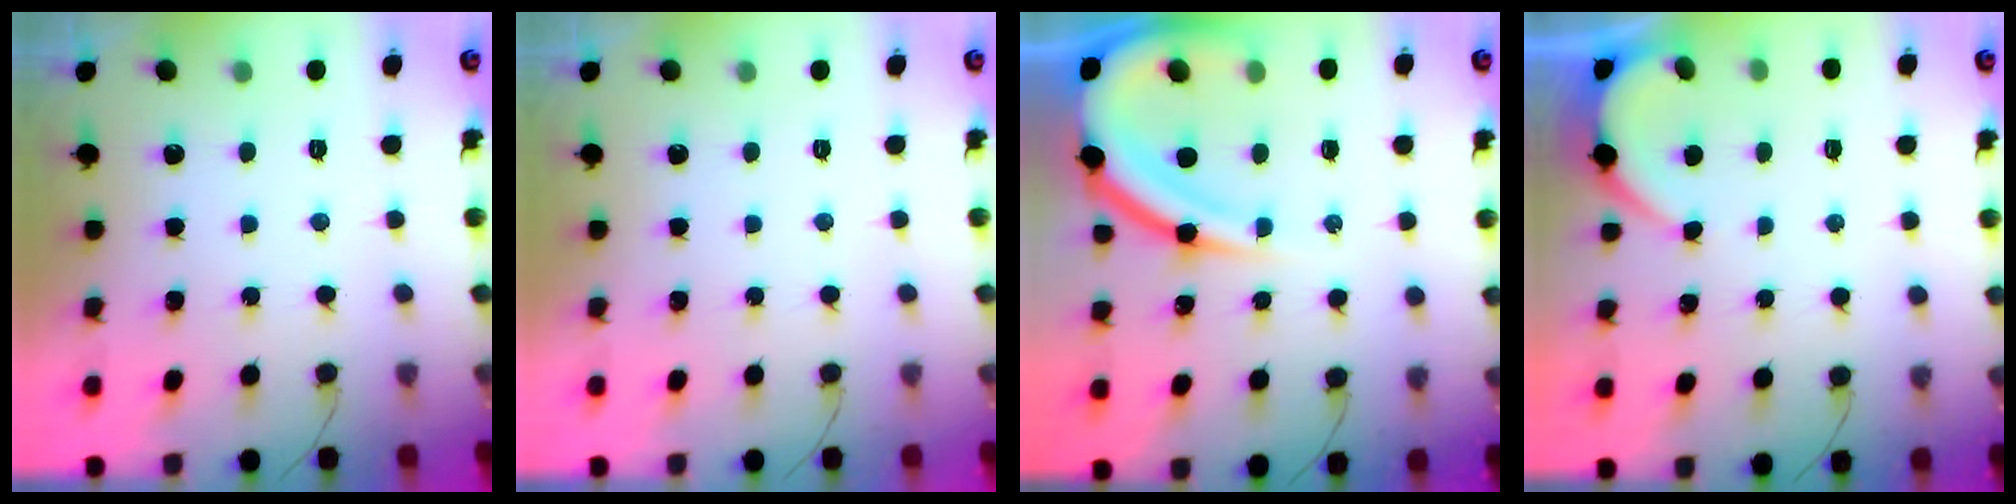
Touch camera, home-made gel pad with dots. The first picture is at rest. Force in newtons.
{"total": 0.0}
{"total": 16.0, "press": 16.0, "slide": 1.5}
{"total": 2.5, "press": 2.5, "slide": 0.3}